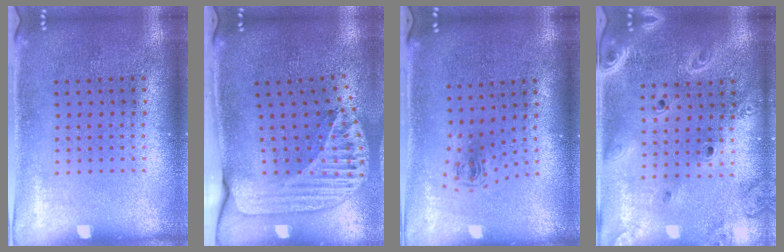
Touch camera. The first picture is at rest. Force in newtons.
{"total": 2.6, "press": 1.8, "slide": 1.8}
{"total": 0.7, "press": 0.4, "slide": 0.6}
{"total": 2.5, "press": 2.2, "slide": 1.2}